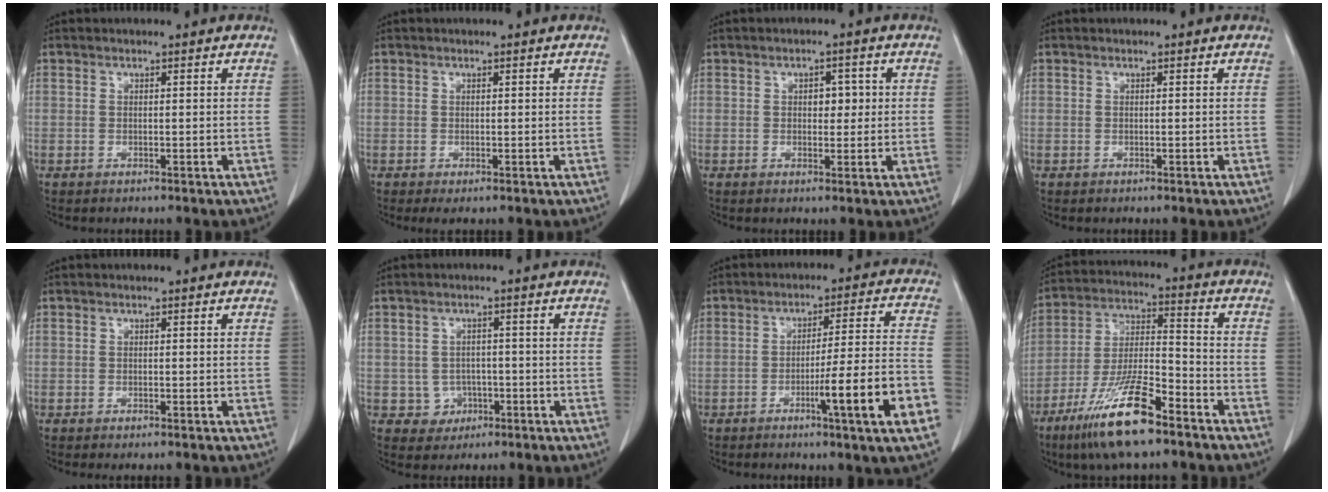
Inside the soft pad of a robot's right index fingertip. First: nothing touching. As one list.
[{"total": 1.1, "force": [-0.2, 0.6, 0.9], "torque": [-0.015, -0.003, -0.001]}, {"total": 2.8, "force": [0.4, 1.6, 2.2], "torque": [-0.027, 0.006, 0.006]}, {"total": 0.0}, {"total": 0.7, "force": [-0.5, 0.1, 0.4], "torque": [-0.008, -0.002, -0.007]}, {"total": 3.6, "force": [-1.0, 3.5, 0.1], "torque": [0.010, 0.014, -0.008]}, {"total": 13.3, "force": [-5.4, -0.8, 12.1], "torque": [-0.178, -0.003, -0.080]}, {"total": 14.6, "force": [-9.6, 2.5, 10.8], "torque": [-0.216, -0.024, -0.177]}]